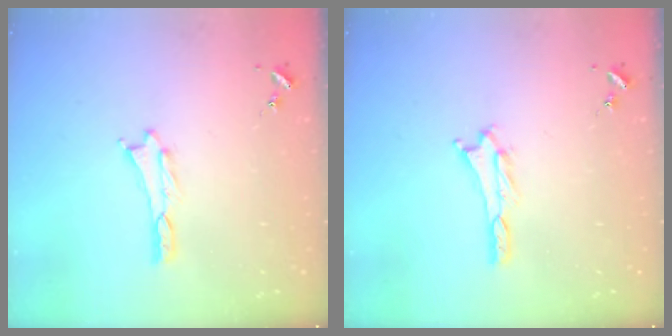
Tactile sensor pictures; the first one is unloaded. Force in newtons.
{"total": 0.7, "press": 0.7, "slide": 0.2}